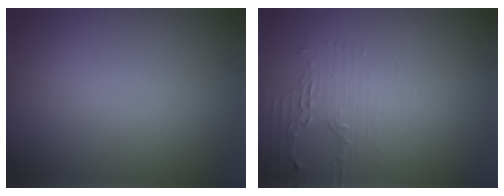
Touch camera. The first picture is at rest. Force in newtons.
{"total": 2.1, "press": 2.0, "slide": 0.4}